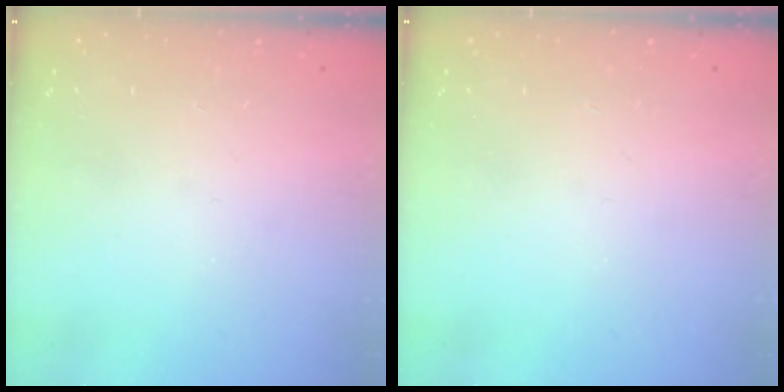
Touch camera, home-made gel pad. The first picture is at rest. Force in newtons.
{"total": 0.0}